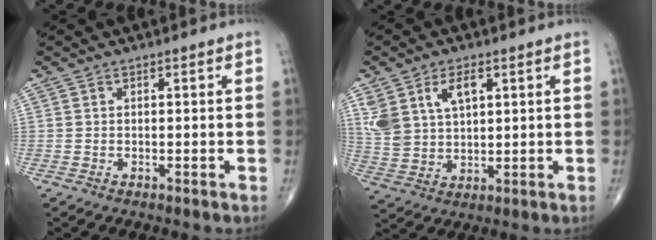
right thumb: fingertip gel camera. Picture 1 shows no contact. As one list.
[{"total": 9.3, "force": [3.9, 5.6, 6.4], "torque": [-0.118, -0.008, 0.085]}]